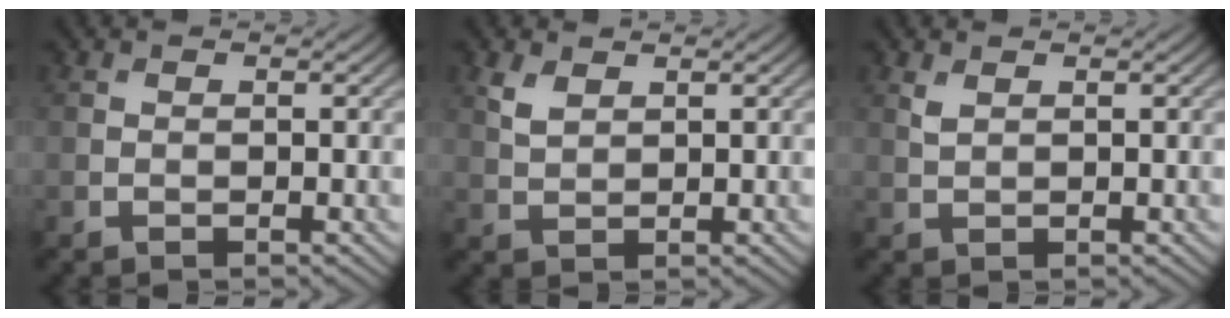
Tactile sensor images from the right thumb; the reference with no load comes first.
{"total": 2.3, "force": [1.4, 1.2, 1.4], "torque": [-0.039, -0.001, 0.033]}
{"total": 1.0, "force": [0.7, 0.4, 0.7], "torque": [-0.024, -0.001, 0.018]}